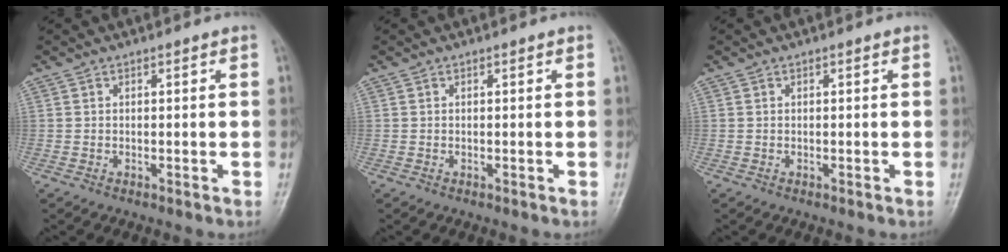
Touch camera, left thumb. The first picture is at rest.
{"total": 0.0}
{"total": 0.0}